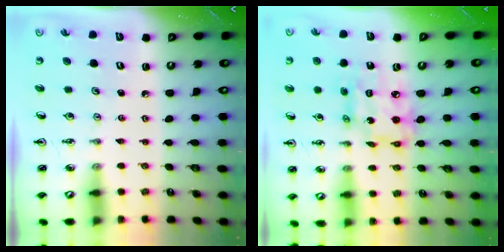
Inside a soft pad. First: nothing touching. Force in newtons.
{"total": 11.9, "press": 11.9, "slide": 1.3}